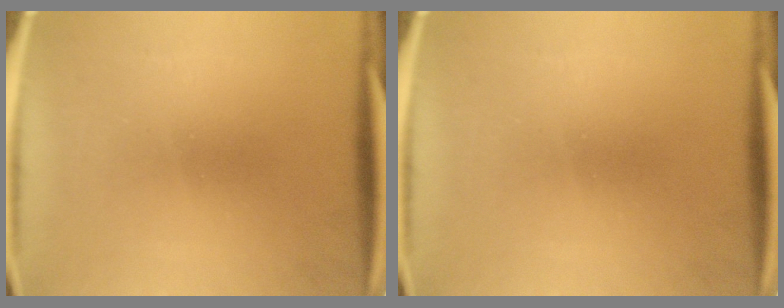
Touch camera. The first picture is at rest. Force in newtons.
{"total": 0.0}